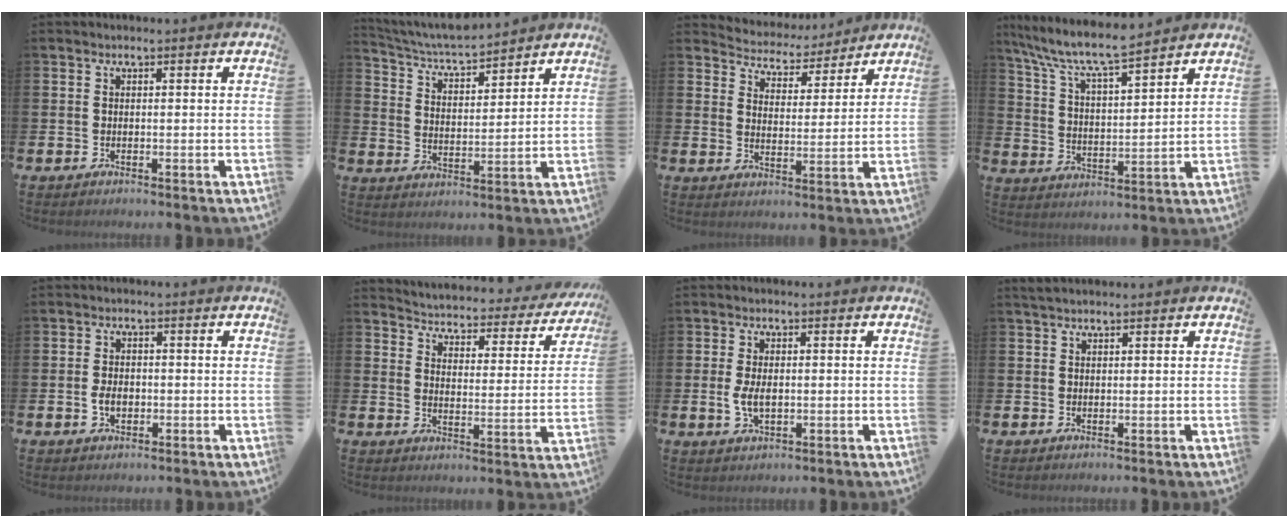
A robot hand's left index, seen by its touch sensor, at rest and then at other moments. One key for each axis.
{"total": 5.5, "fx": 5.3, "fy": 0.6, "fz": 1.2, "tx": -0.049, "ty": -0.034, "tz": 0.092}
{"total": 4.8, "fx": 4.5, "fy": 1.6, "fz": -0.4, "tx": -0.017, "ty": -0.040, "tz": 0.075}
{"total": 8.2, "fx": 7.5, "fy": 0.9, "fz": 3.2, "tx": -0.096, "ty": -0.047, "tz": 0.131}
{"total": 2.6, "fx": -0.4, "fy": 1.8, "fz": 1.8, "tx": -0.034, "ty": 0.005, "tz": -0.009}
{"total": 3.2, "fx": 3.0, "fy": 0.9, "fz": 0.4, "tx": -0.033, "ty": -0.032, "tz": 0.042}
{"total": 3.2, "fx": -0.1, "fy": 1.8, "fz": 2.7, "tx": -0.052, "ty": 0.007, "tz": -0.002}
{"total": 1.6, "fx": 1.5, "fy": 0.3, "fz": 0.5, "tx": -0.010, "ty": 0.004, "tz": 0.026}